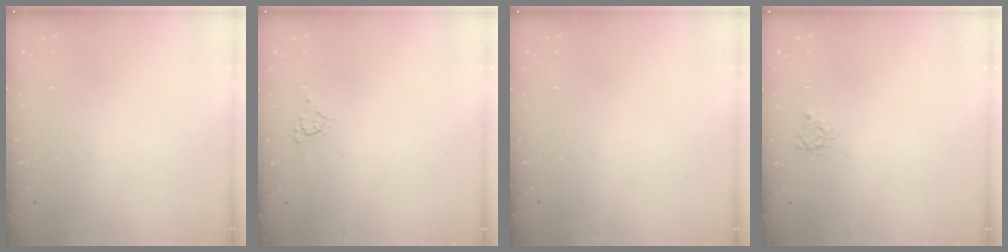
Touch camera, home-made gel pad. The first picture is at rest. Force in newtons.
{"total": 3.9, "press": 3.8, "slide": 0.4}
{"total": 0.0}
{"total": 2.9, "press": 2.9, "slide": 0.4}